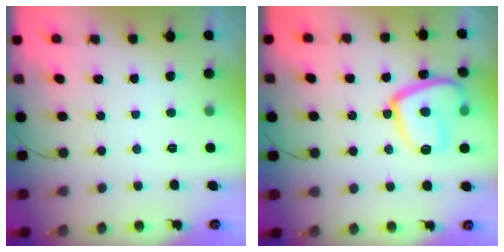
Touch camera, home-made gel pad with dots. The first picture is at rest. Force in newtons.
{"total": 17.2, "press": 17.1, "slide": 1.6}